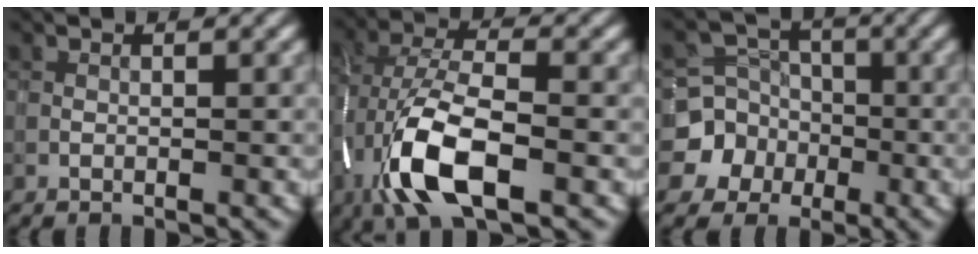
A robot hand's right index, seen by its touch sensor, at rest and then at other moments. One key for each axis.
{"total": 10.4, "fx": -4.4, "fy": 4.1, "fz": 8.5, "tx": -0.176, "ty": 0.004, "tz": -0.088}
{"total": 6.9, "fx": -2.3, "fy": 6.4, "fz": 0.9, "tx": -0.007, "ty": 0.003, "tz": -0.065}